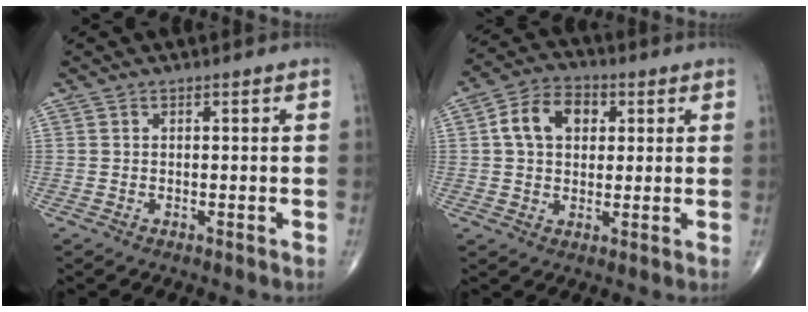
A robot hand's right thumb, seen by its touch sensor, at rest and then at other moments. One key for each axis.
{"total": 9.5, "fx": 2.2, "fy": 6.7, "fz": 6.3, "tx": -0.094, "ty": 0.013, "tz": 0.031}